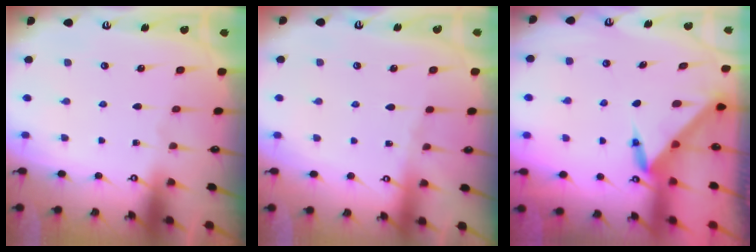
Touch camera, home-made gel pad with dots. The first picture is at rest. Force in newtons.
{"total": 2.2, "press": 2.1, "slide": 0.5}
{"total": 3.4, "press": 3.4, "slide": 0.1}